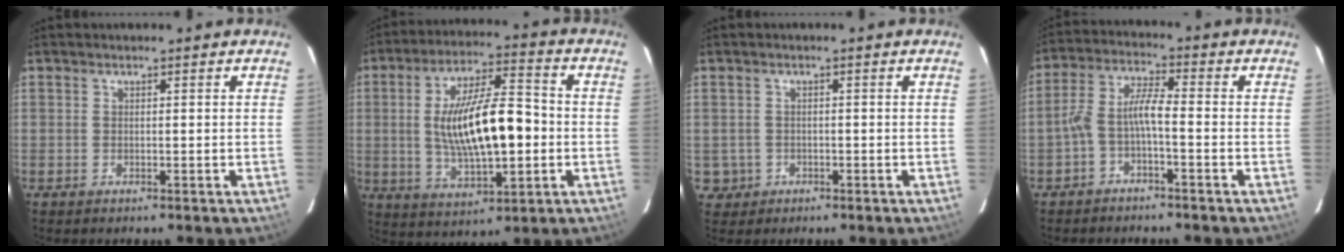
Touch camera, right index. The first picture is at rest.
{"total": 16.6, "force": [-0.9, 5.6, 15.6], "torque": [-0.281, 0.006, -0.006]}
{"total": 3.3, "force": [-0.7, 3.2, 0.3], "torque": [-0.010, 0.010, -0.003]}
{"total": 5.4, "force": [-2.3, 1.2, 4.8], "torque": [-0.112, 0.018, -0.044]}